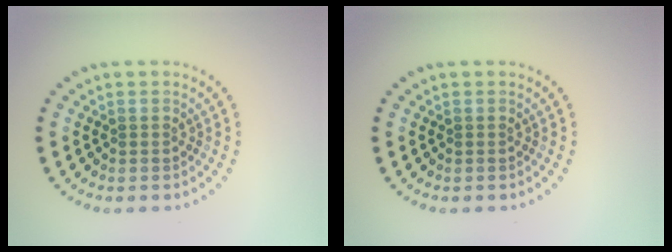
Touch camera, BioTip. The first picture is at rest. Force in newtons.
{"total": 0.0}